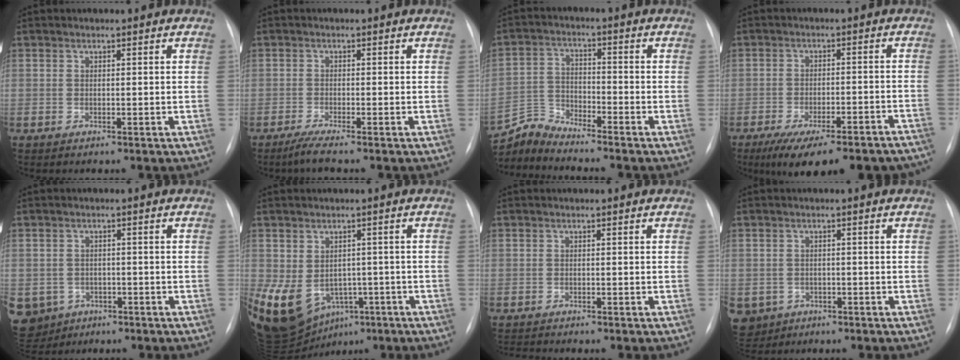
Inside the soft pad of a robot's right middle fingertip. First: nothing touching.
{"total": 2.3, "force": [-1.7, -0.5, 1.4], "torque": [-0.040, -0.011, -0.038]}
{"total": 5.5, "force": [-5.3, -1.0, -0.8], "torque": [-0.002, -0.006, -0.103]}
{"total": 17.3, "force": [-14.0, 4.2, 9.4], "torque": [-0.110, 0.006, -0.190]}
{"total": 10.5, "force": [-4.7, 9.0, 2.5], "torque": [-0.088, 0.002, -0.057]}
{"total": 18.4, "force": [-7.7, 13.4, 10.0], "torque": [-0.242, -0.008, -0.094]}
{"total": 1.3, "force": [-1.2, -0.5, 0.0], "torque": [-0.001, -0.007, -0.019]}
{"total": 7.1, "force": [-3.4, 6.1, 1.5], "torque": [-0.050, 0.003, -0.044]}